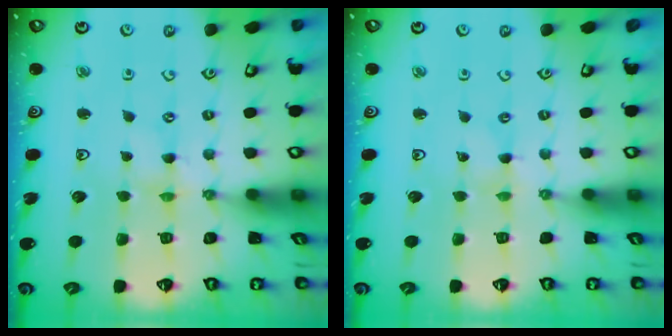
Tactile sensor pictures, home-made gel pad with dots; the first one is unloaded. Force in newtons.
{"total": 0.0}